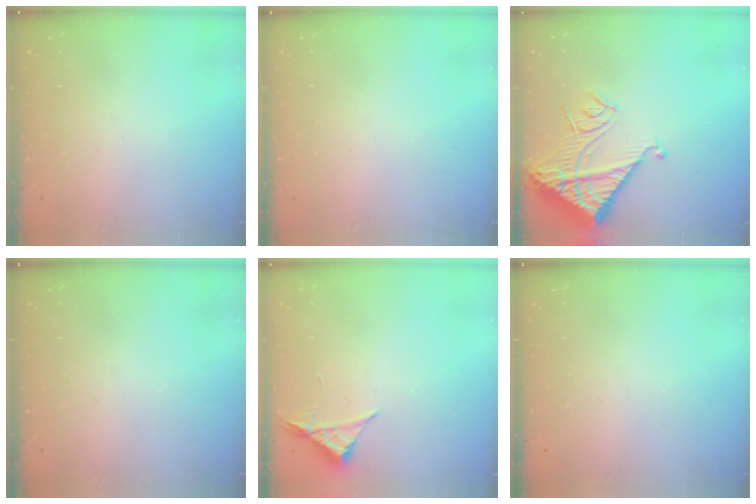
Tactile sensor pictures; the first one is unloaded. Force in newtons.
{"total": 0.0}
{"total": 15.6, "press": 15.4, "slide": 1.8}
{"total": 0.0}
{"total": 3.4, "press": 3.4, "slide": 0.6}
{"total": 0.0}